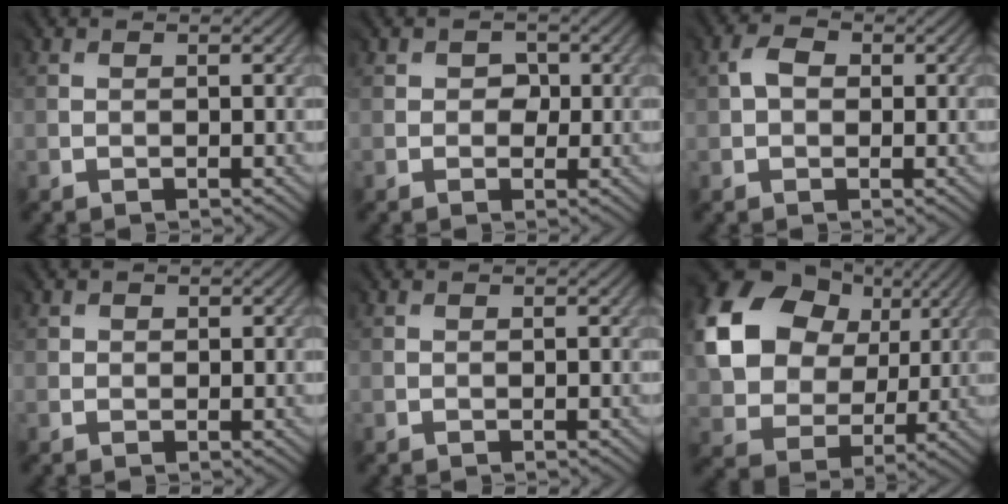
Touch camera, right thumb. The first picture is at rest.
{"total": 1.1, "force": [0.3, 1.0, 0.1], "torque": [0.001, 0.001, -0.001]}
{"total": 2.3, "force": [0.8, 1.7, 1.4], "torque": [-0.030, 0.007, 0.006]}
{"total": 0.9, "force": [0.7, 0.4, -0.4], "torque": [0.005, 0.001, 0.008]}
{"total": 0.0}
{"total": 15.9, "force": [6.2, 12.1, 8.3], "torque": [-0.221, 0.040, 0.116]}